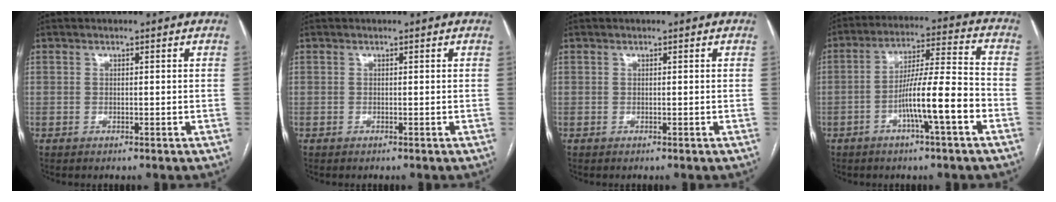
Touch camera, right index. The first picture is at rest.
{"total": 0.0}
{"total": 0.0}
{"total": 10.9, "force": [-4.2, 0.2, 10.1], "torque": [-0.176, 0.012, -0.072]}